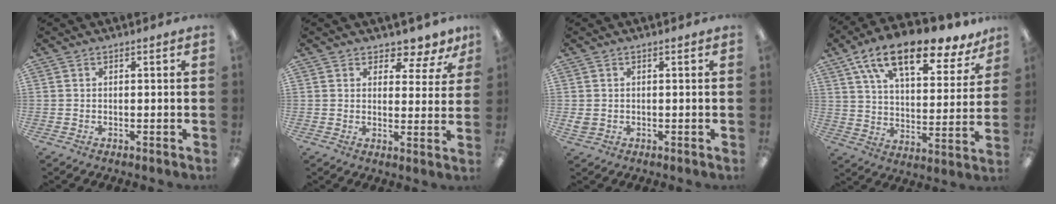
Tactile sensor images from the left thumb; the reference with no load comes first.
{"total": 5.4, "force": [4.3, 2.7, 1.9], "torque": [-0.015, -0.033, 0.072]}
{"total": 1.9, "force": [0.2, 1.6, 0.9], "torque": [-0.019, 0.005, 0.003]}
{"total": 18.0, "force": [12.6, 6.8, 11.0], "torque": [-0.188, -0.071, 0.215]}